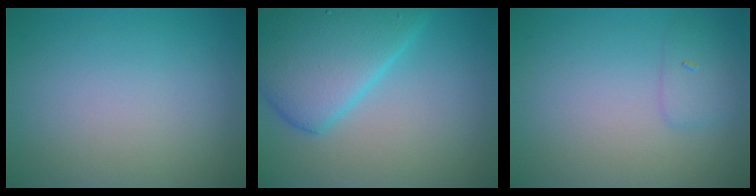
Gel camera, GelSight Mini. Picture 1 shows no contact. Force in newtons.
{"total": 6.4, "press": 6.4, "slide": 0.2}
{"total": 1.6, "press": 1.6, "slide": 0.0}